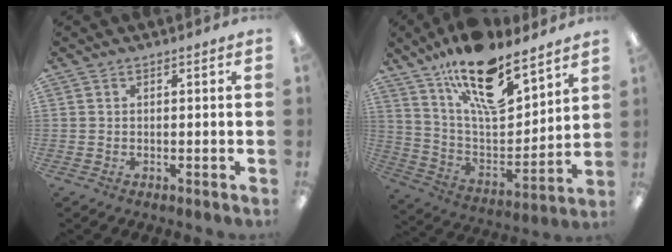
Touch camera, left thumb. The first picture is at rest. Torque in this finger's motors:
{"motor_torque": [0.61, 0.57, 1.43, -1.34, 0.56]}